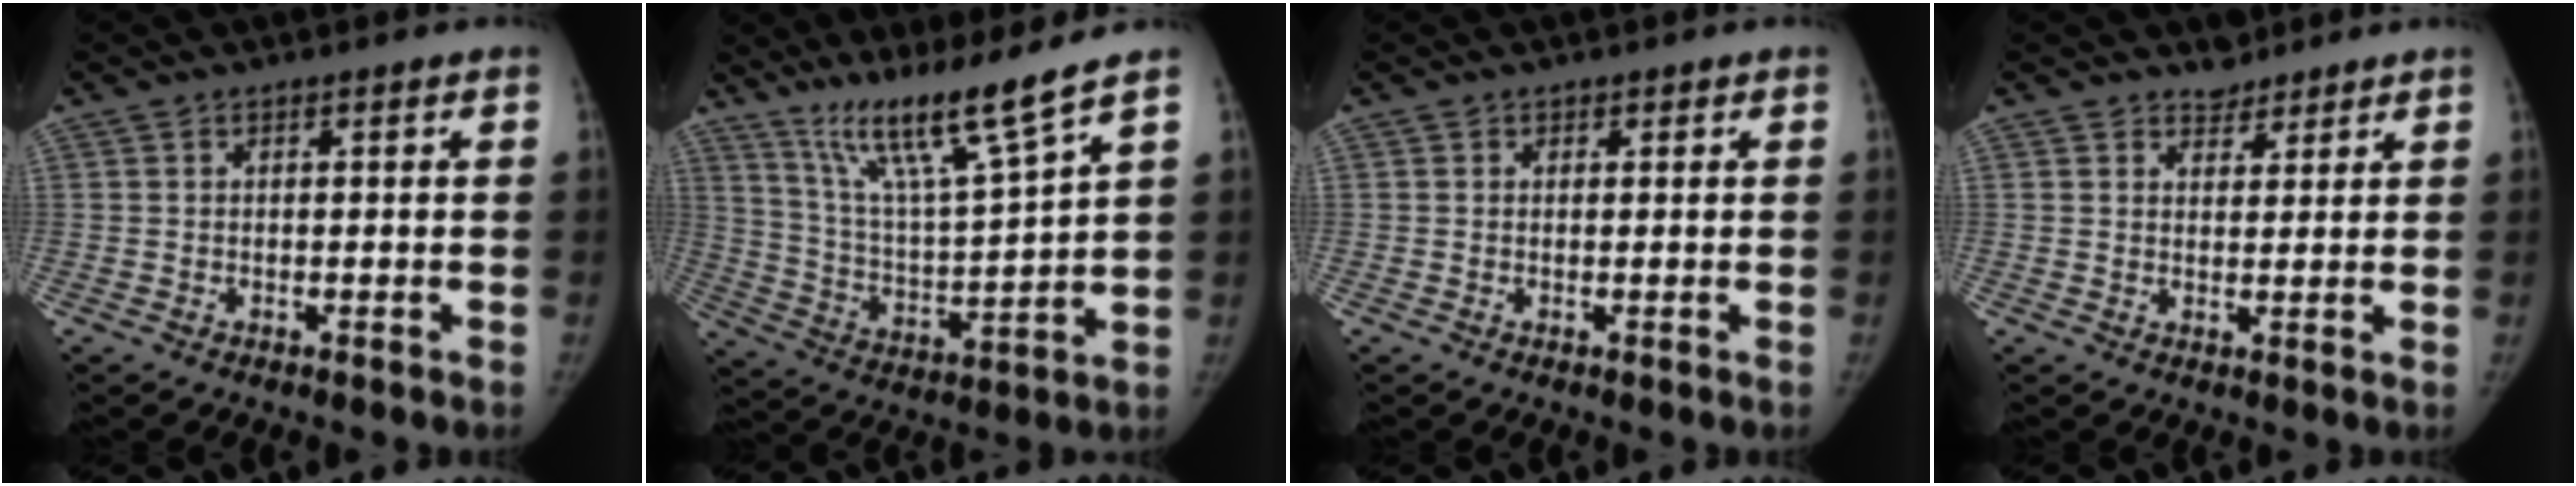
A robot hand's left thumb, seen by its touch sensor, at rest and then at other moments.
{"total": 13.4, "force": [10.2, -0.7, 8.6], "torque": [-0.146, -0.073, 0.193]}
{"total": 0.6, "force": [0.3, 0.6, 0.0], "torque": [0.006, 0.000, 0.001]}
{"total": 3.0, "force": [2.4, 1.8, -0.1], "torque": [0.023, -0.017, 0.031]}